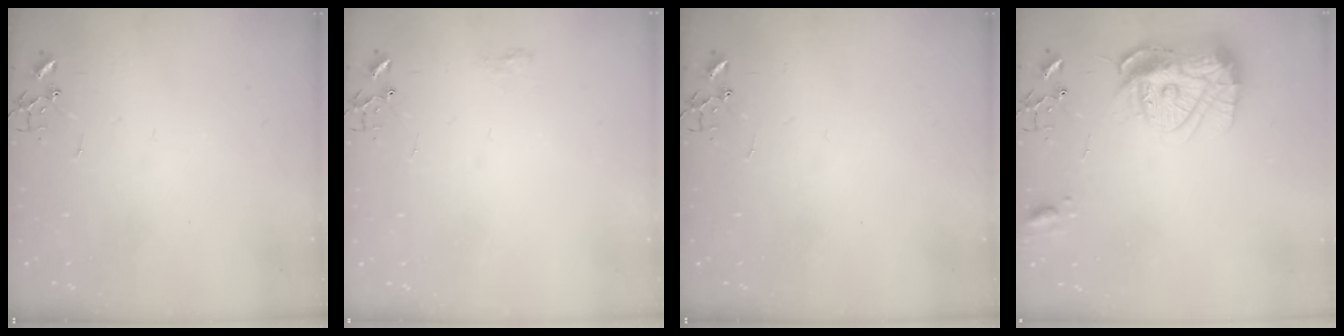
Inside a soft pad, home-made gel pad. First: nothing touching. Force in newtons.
{"total": 6.5, "press": 6.5, "slide": 0.6}
{"total": 0.0}
{"total": 14.9, "press": 14.9, "slide": 1.4}